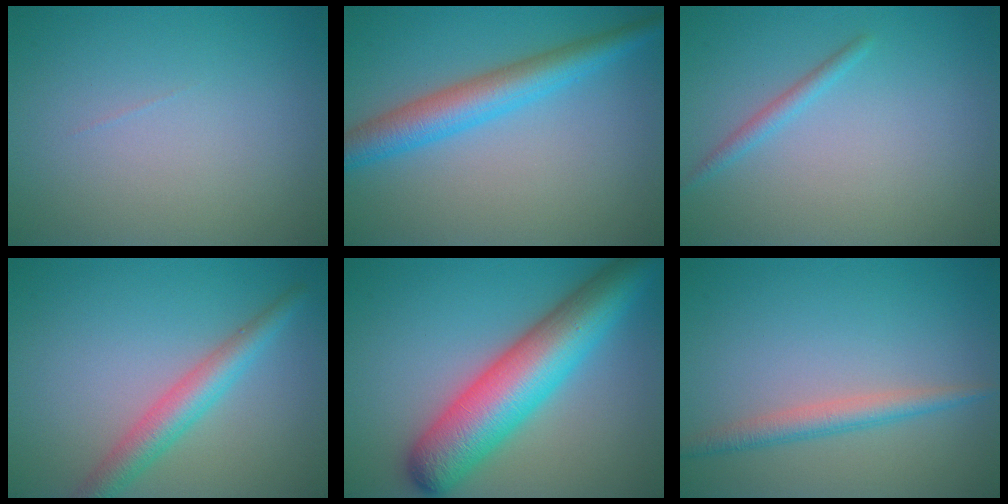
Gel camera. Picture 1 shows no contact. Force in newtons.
{"total": 5.0, "press": 5.0, "slide": 0.2}
{"total": 1.3, "press": 1.2, "slide": 0.1}
{"total": 3.7, "press": 3.7, "slide": 0.1}
{"total": 10.1, "press": 10.1, "slide": 0.4}
{"total": 2.5, "press": 2.5, "slide": 0.1}